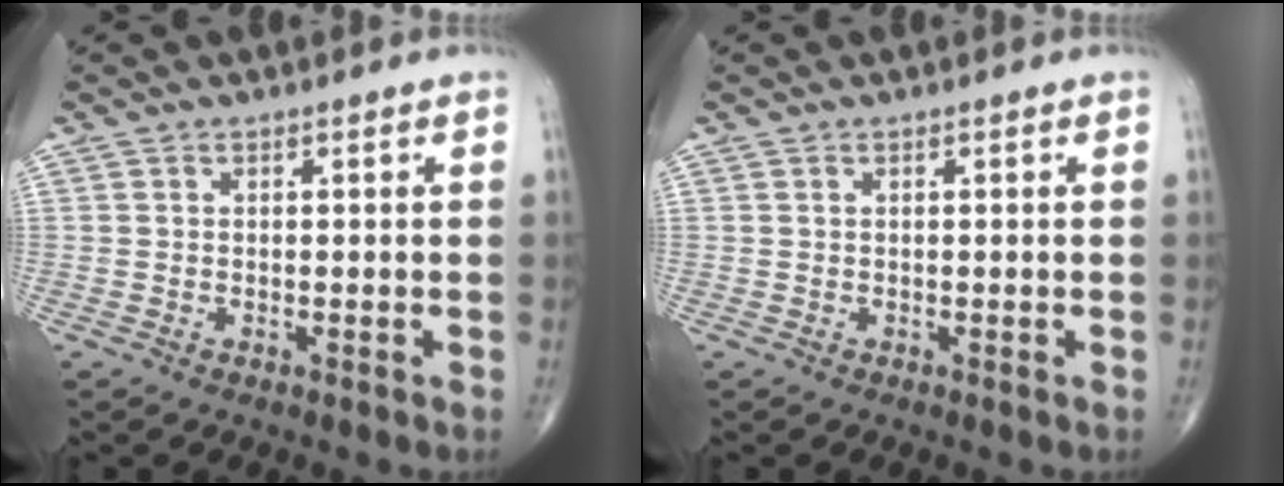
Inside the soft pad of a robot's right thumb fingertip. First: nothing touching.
{"total": 0.0}